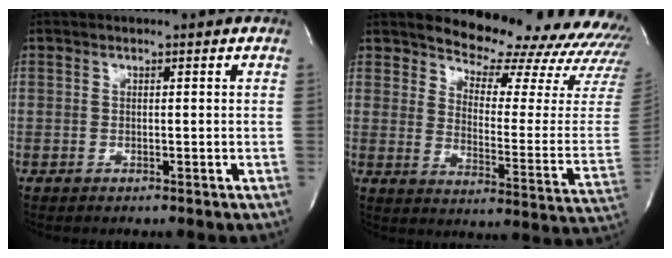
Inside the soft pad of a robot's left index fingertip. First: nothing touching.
{"total": 23.4, "force": [21.9, 5.1, 6.4], "torque": [-0.087, -0.125, 0.249]}